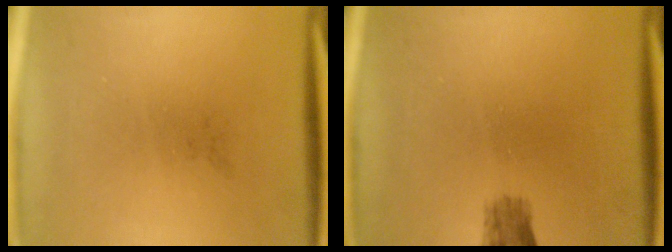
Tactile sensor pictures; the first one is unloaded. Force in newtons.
{"total": 2.3}